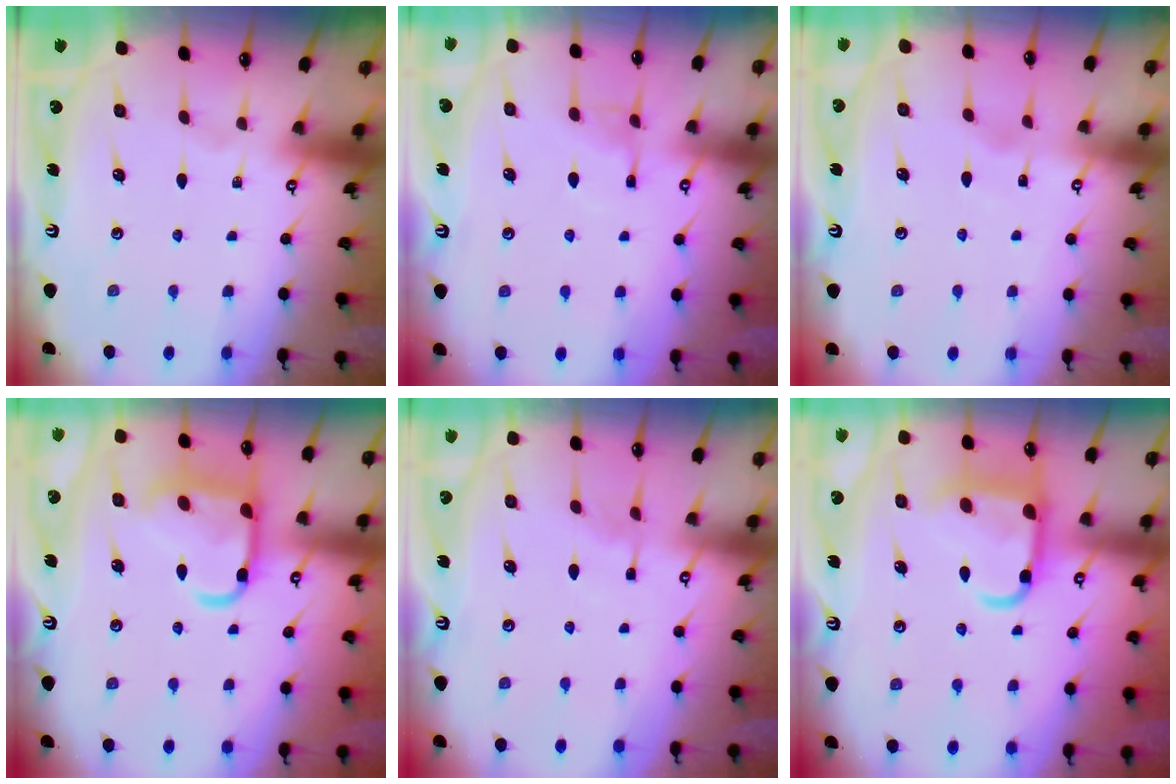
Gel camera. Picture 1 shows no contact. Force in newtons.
{"total": 6.6, "press": 6.6, "slide": 0.8}
{"total": 1.7, "press": 1.7, "slide": 0.2}
{"total": 17.0, "press": 16.9, "slide": 1.3}
{"total": 3.4, "press": 3.3, "slide": 0.6}
{"total": 13.1, "press": 13.0, "slide": 1.4}